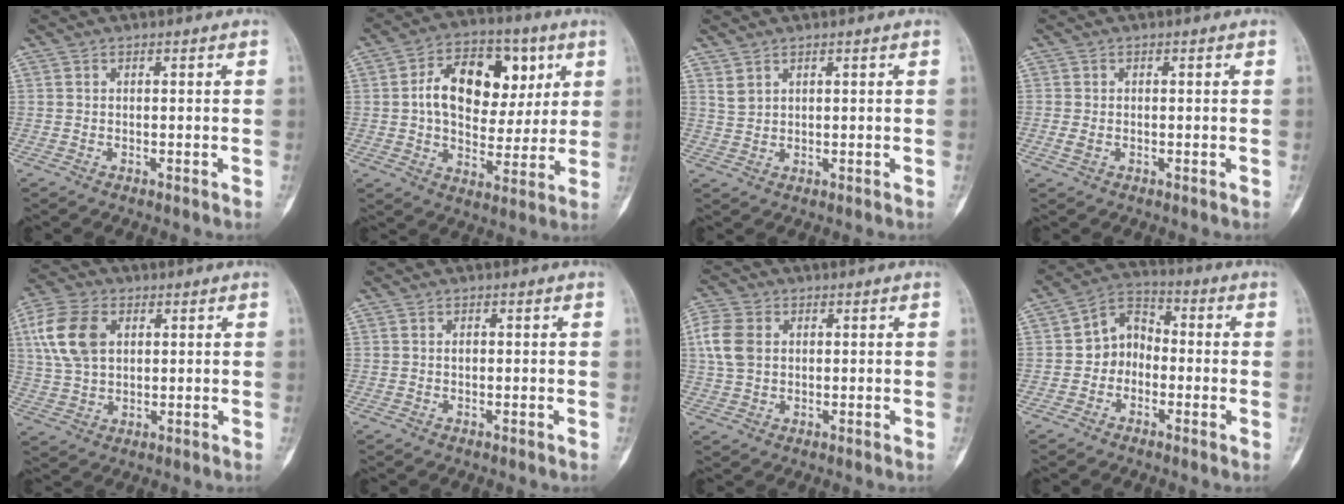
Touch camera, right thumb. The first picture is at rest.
{"total": 17.8, "force": [4.3, 11.5, 12.9], "torque": [-0.162, 0.007, 0.067]}
{"total": 2.0, "force": [1.5, 1.1, 0.8], "torque": [-0.011, -0.007, 0.037]}
{"total": 1.5, "force": [-0.3, 1.1, 1.0], "torque": [-0.024, 0.001, -0.008]}
{"total": 11.5, "force": [3.2, 7.6, 8.0], "torque": [-0.158, 0.005, 0.062]}
{"total": 0.6, "force": [0.1, 0.4, 0.4], "torque": [-0.003, 0.001, 0.001]}
{"total": 7.1, "force": [1.3, 5.3, 4.4], "torque": [-0.099, 0.008, 0.023]}
{"total": 7.4, "force": [-1.4, 6.2, 3.9], "torque": [-0.030, 0.032, -0.043]}